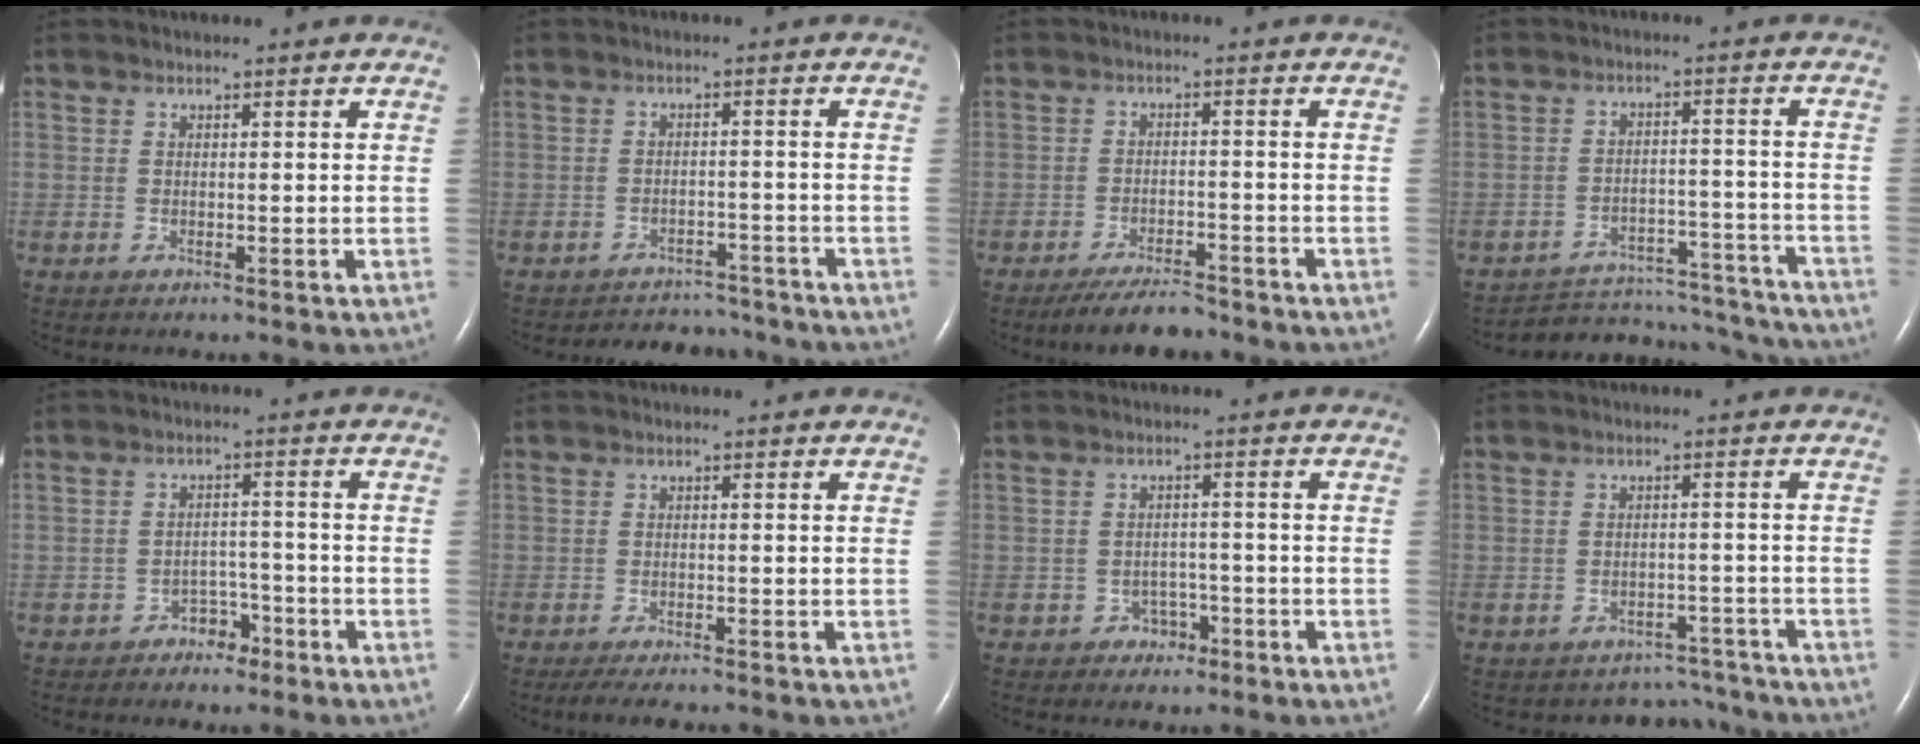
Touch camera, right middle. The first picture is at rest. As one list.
[{"total": 7.1, "force": [-6.8, 2.2, -0.2], "torque": [0.005, 0.015, -0.085]}, {"total": 5.9, "force": [-5.2, 1.3, 2.5], "torque": [-0.048, -0.012, -0.090]}, {"total": 17.0, "force": [-16.5, 3.7, 2.2], "torque": [-0.030, 0.023, -0.211]}, {"total": 3.1, "force": [-2.3, 1.9, 0.8], "torque": [-0.008, 0.010, -0.033]}, {"total": 3.8, "force": [-3.1, 0.4, 2.0], "torque": [-0.036, -0.010, -0.046]}, {"total": 2.6, "force": [-1.5, 2.0, 0.3], "torque": [0.002, 0.011, -0.021]}, {"total": 6.3, "force": [-5.6, 2.5, -1.0], "torque": [0.019, 0.030, -0.065]}]